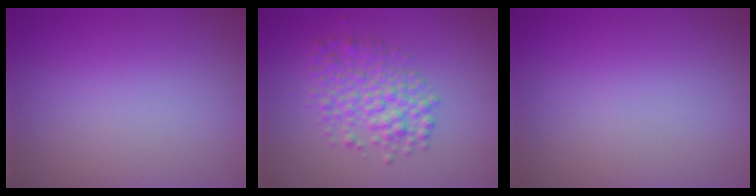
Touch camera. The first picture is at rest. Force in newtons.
{"total": 3.9, "press": 3.9, "slide": 0.2}
{"total": 0.0}